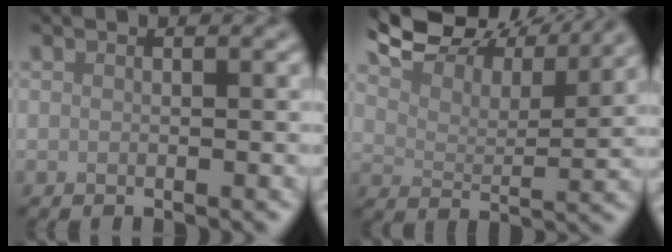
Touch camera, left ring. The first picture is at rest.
{"total": 9.2, "force": [8.2, 2.2, 3.4], "torque": [-0.076, 0.010, 0.121]}